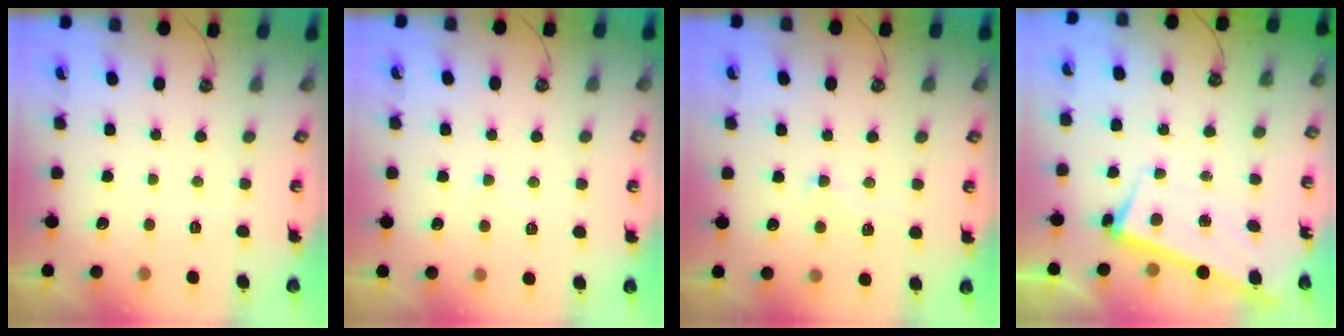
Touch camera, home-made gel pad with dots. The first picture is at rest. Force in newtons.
{"total": 1.9, "press": 1.9, "slide": 0.4}
{"total": 2.1, "press": 2.1, "slide": 0.6}
{"total": 2.6, "press": 2.4, "slide": 0.9}